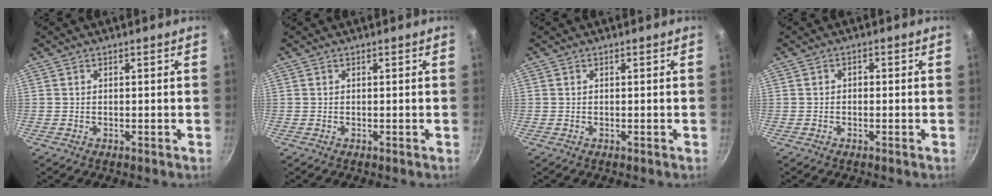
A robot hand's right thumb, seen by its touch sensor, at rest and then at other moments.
{"total": 0.0}
{"total": 0.0}
{"total": 1.1, "force": [-0.3, 0.9, 0.5], "torque": [-0.007, 0.005, -0.008]}